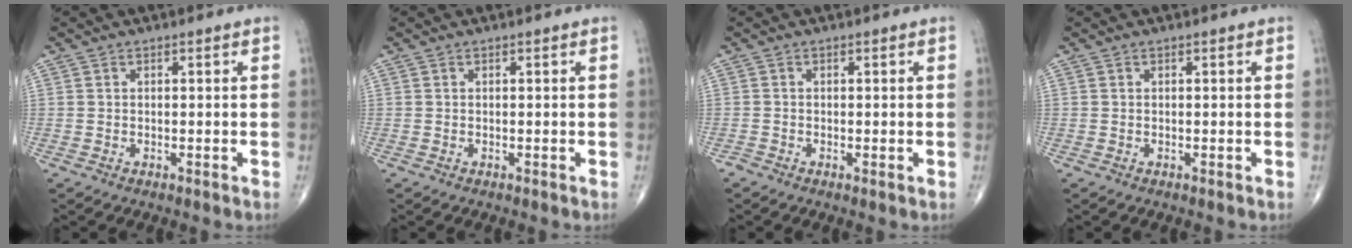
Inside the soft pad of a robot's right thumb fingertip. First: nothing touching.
{"total": 0.0}
{"total": 0.6, "force": [-0.3, 0.3, 0.5], "torque": [-0.009, -0.004, -0.012]}
{"total": 0.0}